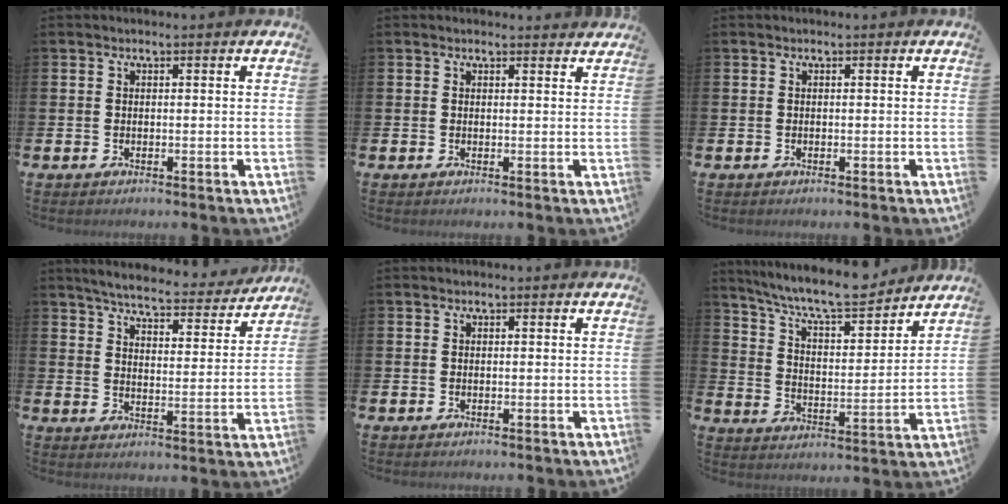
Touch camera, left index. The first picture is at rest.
{"total": 0.8, "force": [0.8, 0.2, 0.1], "torque": [0.005, 0.000, 0.013]}
{"total": 0.0}
{"total": 5.8, "force": [5.5, 0.7, 1.7], "torque": [-0.052, -0.036, 0.091]}
{"total": 0.0}
{"total": 9.2, "force": [8.5, 1.3, 3.1], "torque": [-0.092, -0.059, 0.149]}